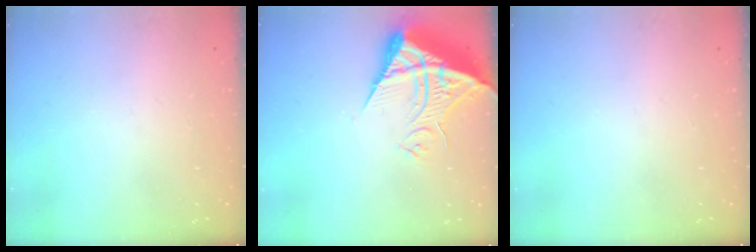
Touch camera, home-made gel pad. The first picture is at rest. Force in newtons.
{"total": 11.0, "press": 10.9, "slide": 1.2}
{"total": 0.0}